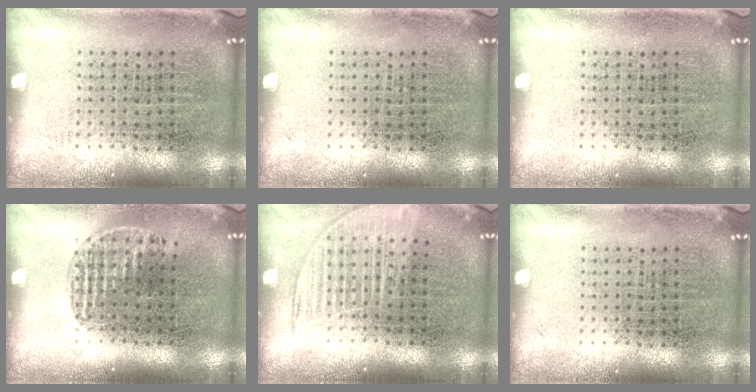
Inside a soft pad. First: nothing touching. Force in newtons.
{"total": 0.0}
{"total": 0.0}
{"total": 0.9, "press": 0.8, "slide": 0.5}
{"total": 1.4, "press": 1.3, "slide": 0.5}
{"total": 0.0}